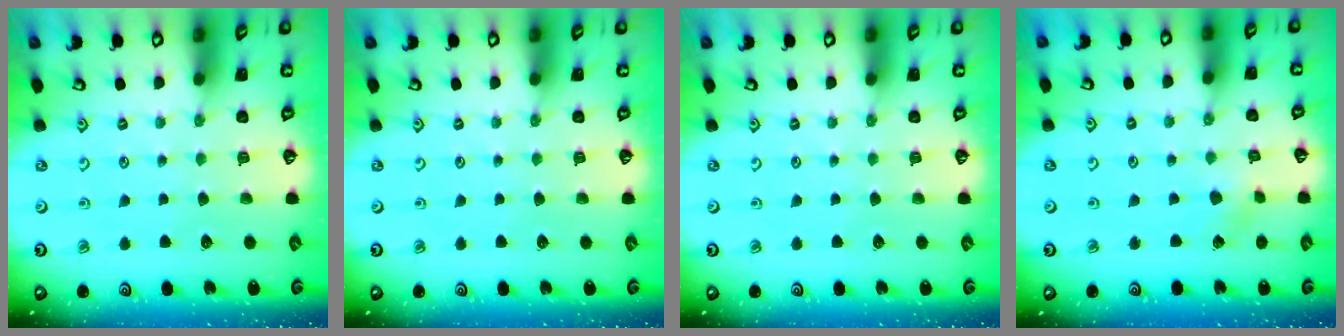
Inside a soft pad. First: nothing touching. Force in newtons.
{"total": 0.0}
{"total": 0.0}
{"total": 2.6, "press": 2.4, "slide": 0.9}